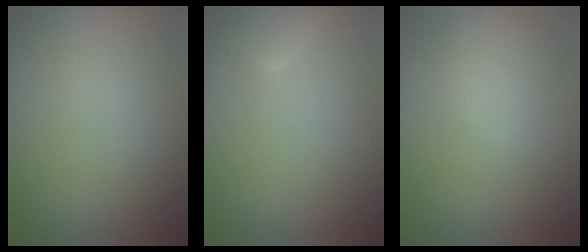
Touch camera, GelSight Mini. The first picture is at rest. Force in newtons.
{"total": 2.5, "press": 2.4, "slide": 0.2}
{"total": 2.5, "press": 2.5, "slide": 0.2}